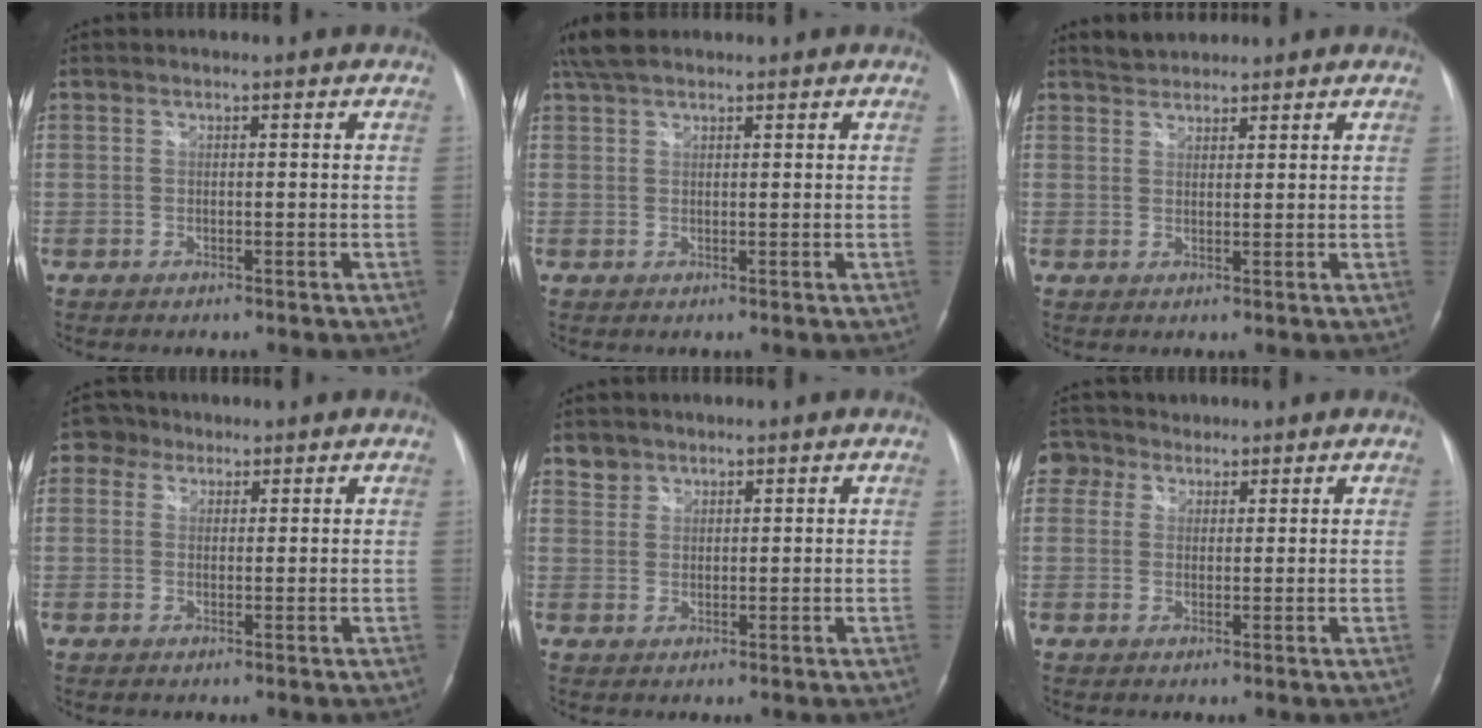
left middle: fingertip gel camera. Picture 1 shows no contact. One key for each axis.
{"total": 4.5, "fx": 3.6, "fy": 1.5, "fz": 2.2, "tx": -0.051, "ty": 0.024, "tz": 0.070}
{"total": 2.6, "fx": 2.4, "fy": 0.9, "fz": 0.0, "tx": -0.006, "ty": 0.014, "tz": 0.042}
{"total": 3.0, "fx": 1.7, "fy": 2.5, "fz": 0.4, "tx": -0.008, "ty": 0.014, "tz": 0.024}
{"total": 2.2, "fx": 1.7, "fy": 1.4, "fz": -0.3, "tx": 0.011, "ty": 0.010, "tz": 0.025}
{"total": 3.8, "fx": 2.3, "fy": 3.0, "fz": 0.1, "tx": -0.007, "ty": 0.023, "tz": 0.040}